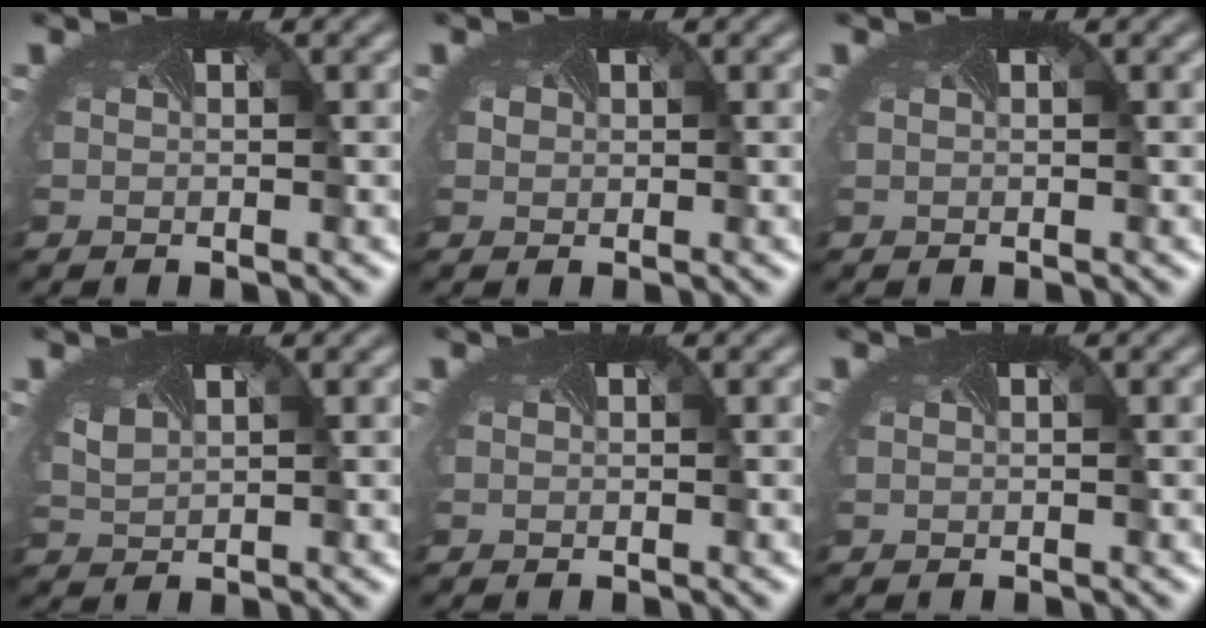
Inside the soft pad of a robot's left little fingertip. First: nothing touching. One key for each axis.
{"total": 1.0, "fx": 0.2, "fy": 1.0, "fz": 0.2, "tx": -0.006, "ty": 0.000, "tz": 0.003}
{"total": 0.0}
{"total": 1.0, "fx": 0.6, "fy": 0.7, "fz": 0.4, "tx": -0.023, "ty": -0.005, "tz": 0.021}
{"total": 0.0}
{"total": 0.0}